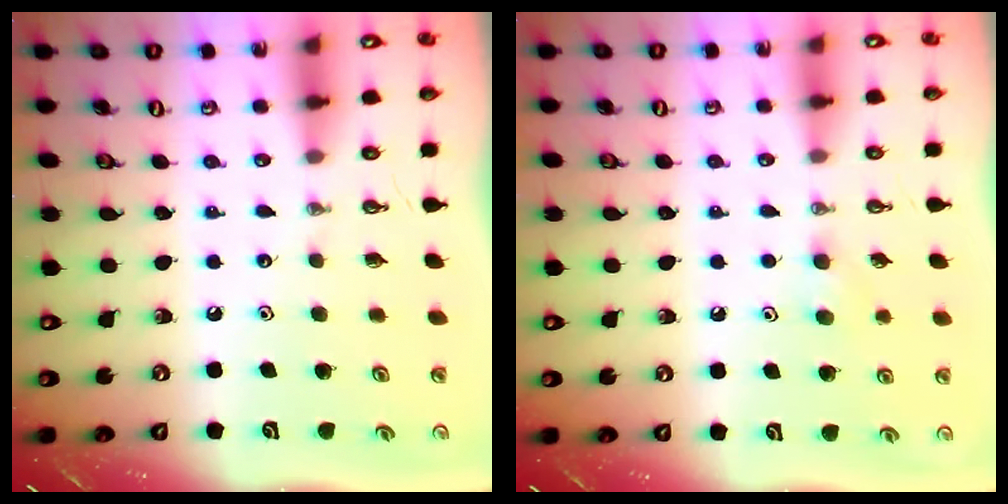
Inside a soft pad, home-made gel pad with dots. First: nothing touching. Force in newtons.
{"total": 3.3, "press": 3.1, "slide": 1.1}